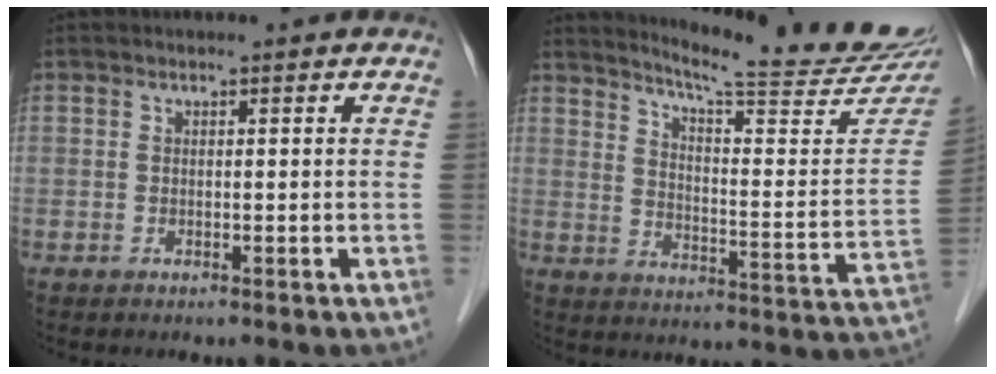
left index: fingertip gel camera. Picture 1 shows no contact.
{"total": 21.7, "force": [20.0, 0.2, 8.4], "torque": [-0.125, -0.093, 0.254]}